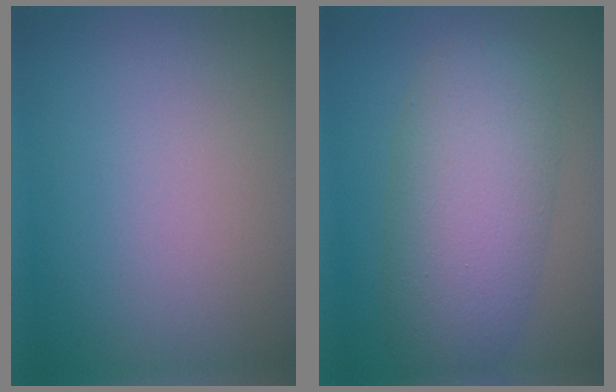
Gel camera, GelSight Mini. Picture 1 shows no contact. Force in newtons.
{"total": 8.0, "press": 8.0, "slide": 0.2}